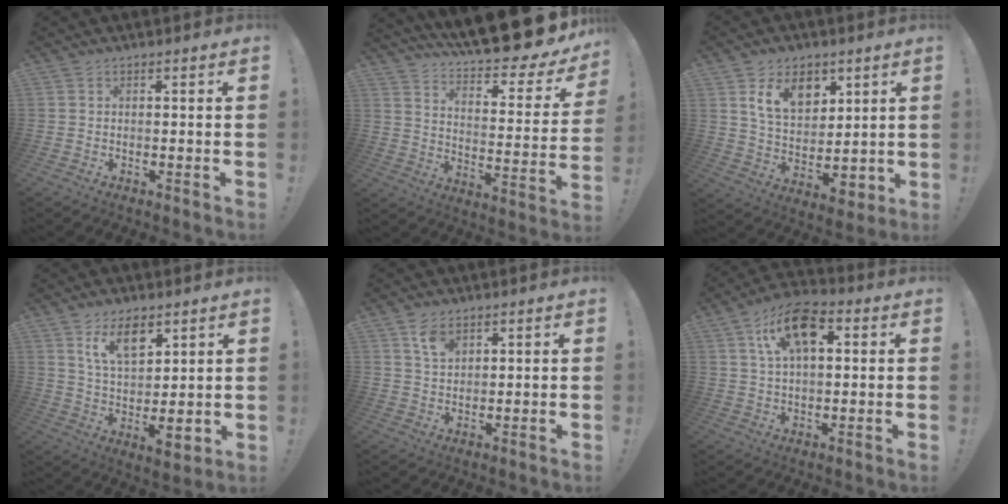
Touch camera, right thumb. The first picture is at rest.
{"total": 13.0, "force": [10.9, 2.2, 6.8], "torque": [-0.103, -0.101, 0.176]}
{"total": 14.6, "force": [7.1, 10.4, 7.4], "torque": [-0.109, -0.034, 0.138]}
{"total": 12.1, "force": [7.2, 6.3, 7.4], "torque": [-0.114, -0.042, 0.135]}
{"total": 5.4, "force": [3.4, 2.9, 3.0], "torque": [-0.049, -0.017, 0.061]}
{"total": 13.8, "force": [5.1, 7.7, 10.2], "torque": [-0.156, 0.000, 0.092]}